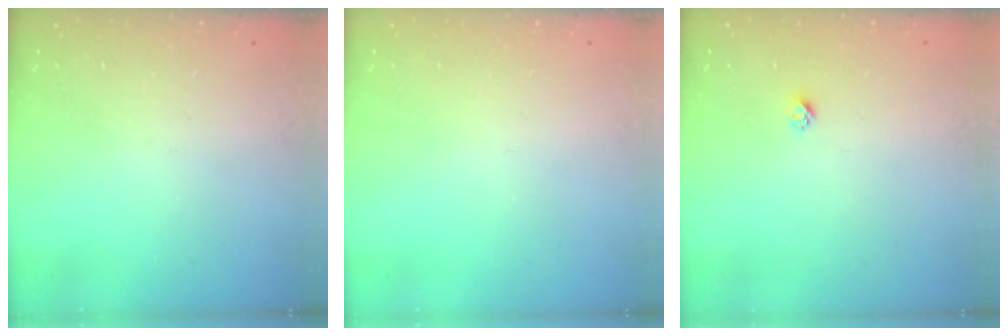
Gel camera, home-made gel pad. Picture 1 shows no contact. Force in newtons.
{"total": 0.0}
{"total": 2.3, "press": 2.3, "slide": 0.2}